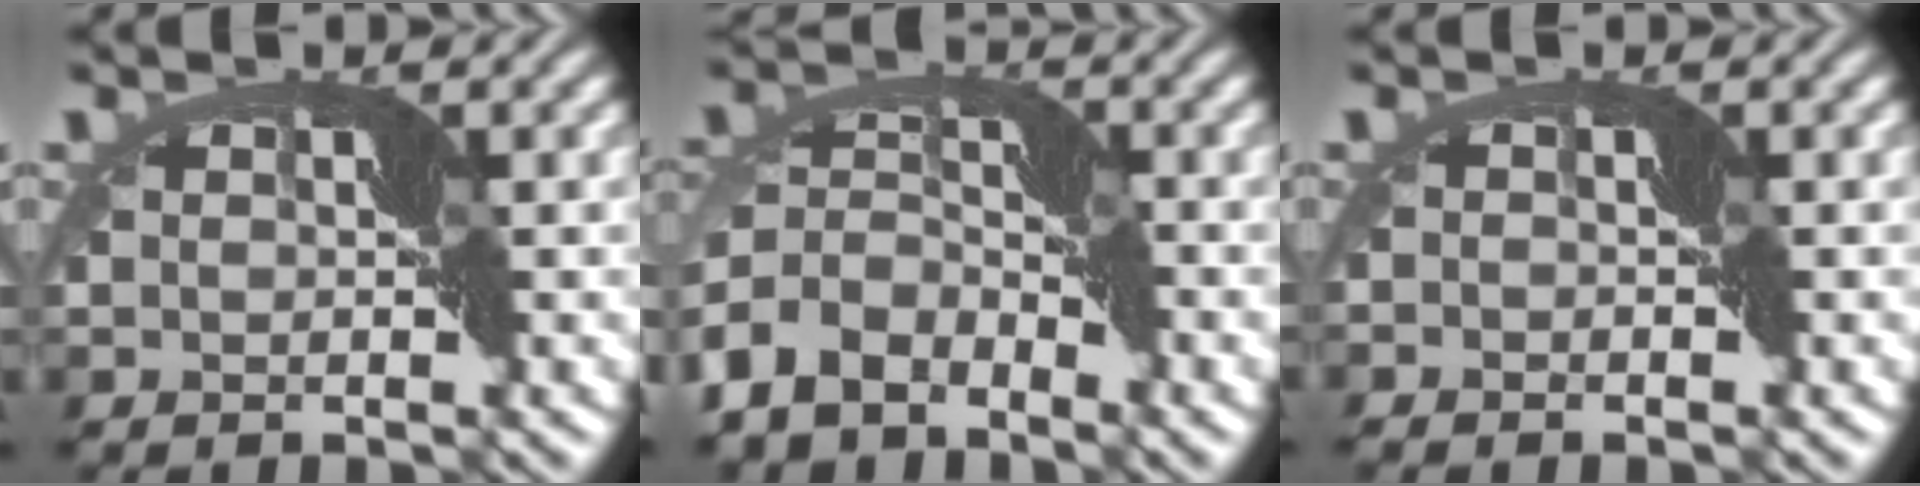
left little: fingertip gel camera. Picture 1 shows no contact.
{"total": 6.0, "force": [-3.8, 3.5, 3.1], "torque": [-0.070, 0.011, -0.089]}
{"total": 1.2, "force": [-1.0, 0.6, 0.4], "torque": [-0.008, -0.001, -0.023]}